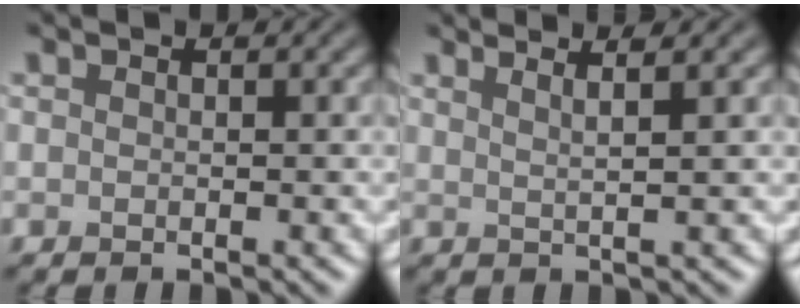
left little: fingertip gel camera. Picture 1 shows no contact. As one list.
[{"total": 3.5, "force": [2.3, 1.1, 2.4], "torque": [-0.015, 0.019, 0.000]}]